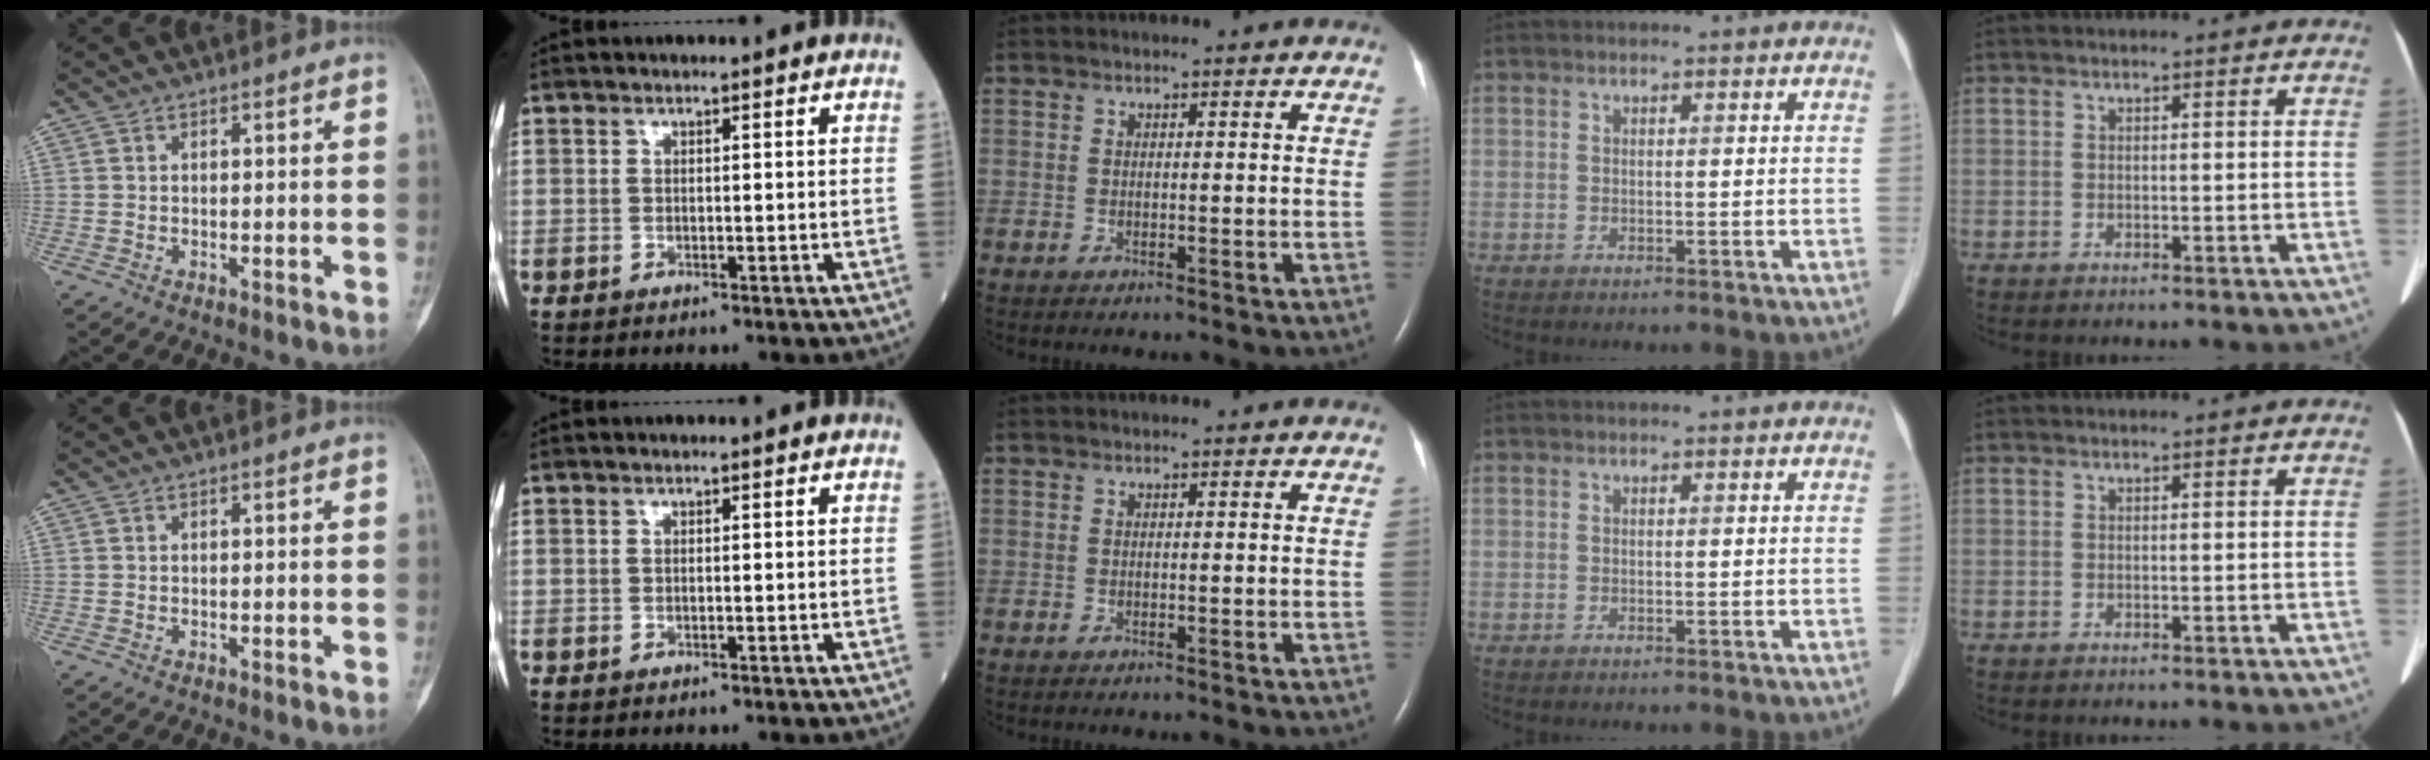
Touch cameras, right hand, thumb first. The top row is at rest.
{}